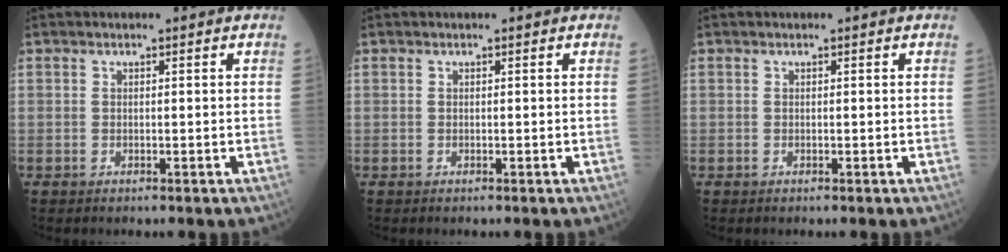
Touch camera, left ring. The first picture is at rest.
{"total": 0.0}
{"total": 0.0}